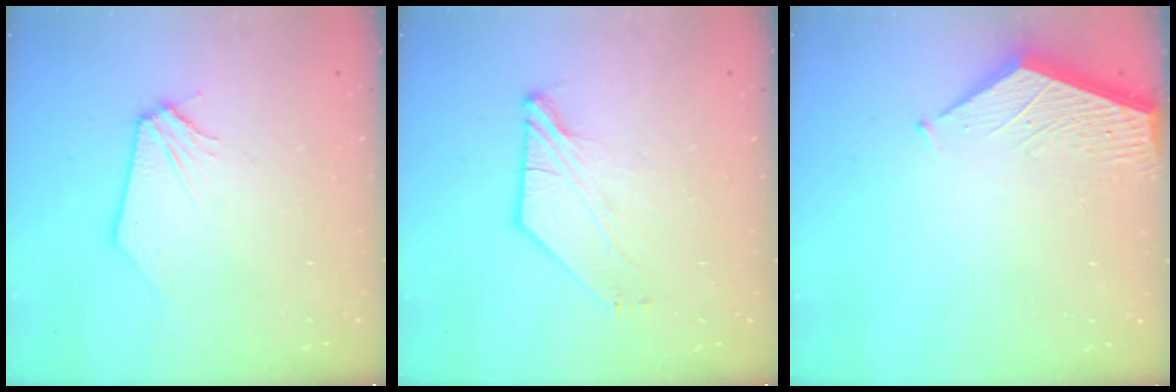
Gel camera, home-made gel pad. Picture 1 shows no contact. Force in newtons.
{"total": 6.1, "press": 6.1, "slide": 0.7}
{"total": 3.4, "press": 3.4, "slide": 0.4}